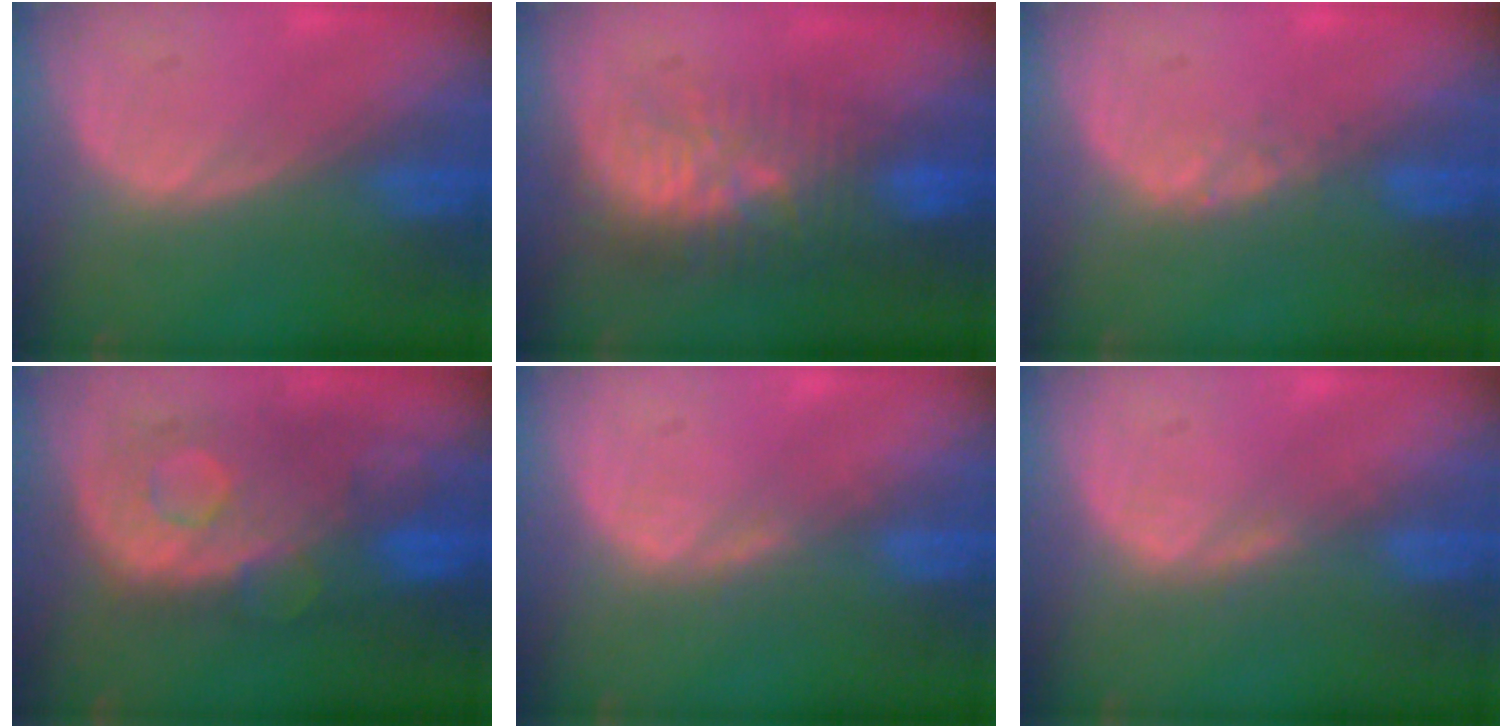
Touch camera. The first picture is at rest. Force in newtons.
{"total": 9.6, "press": 8.9, "slide": 3.6}
{"total": 1.0, "press": 1.0, "slide": 0.2}
{"total": 10.8, "press": 9.5, "slide": 5.1}
{"total": 1.1, "press": 1.1, "slide": 0.2}
{"total": 1.1, "press": 1.1, "slide": 0.2}